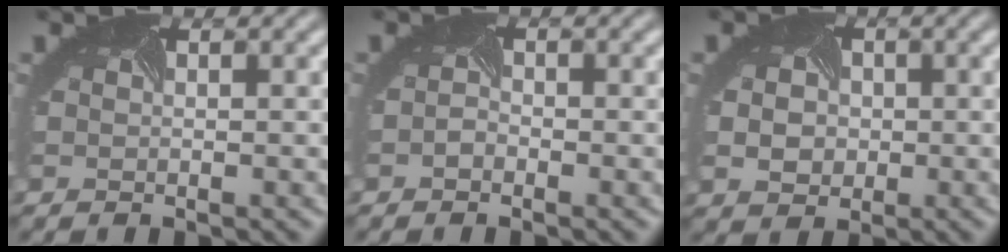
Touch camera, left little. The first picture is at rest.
{"total": 0.6, "force": [-0.6, 0.1, 0.1], "torque": [-0.010, -0.003, -0.013]}
{"total": 6.1, "force": [0.4, 4.7, 3.9], "torque": [-0.054, 0.009, -0.009]}